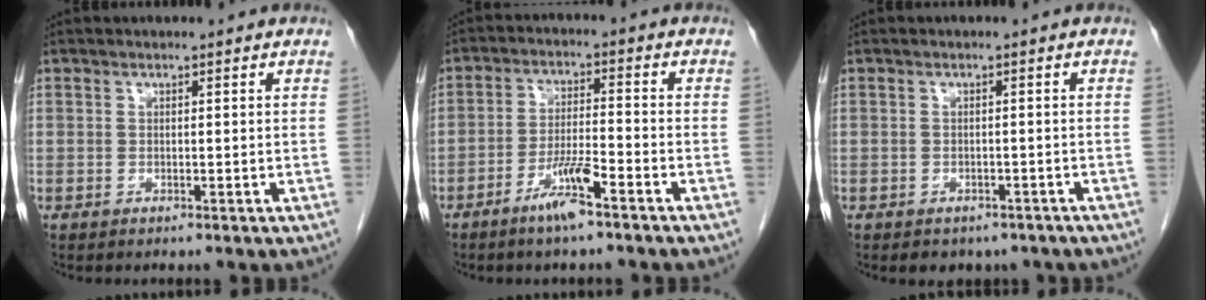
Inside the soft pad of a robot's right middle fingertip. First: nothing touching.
{"total": 6.2, "force": [-4.0, 0.3, 4.7], "torque": [-0.093, -0.003, -0.076]}
{"total": 4.9, "force": [-3.8, 2.7, 1.2], "torque": [-0.007, 0.008, -0.041]}